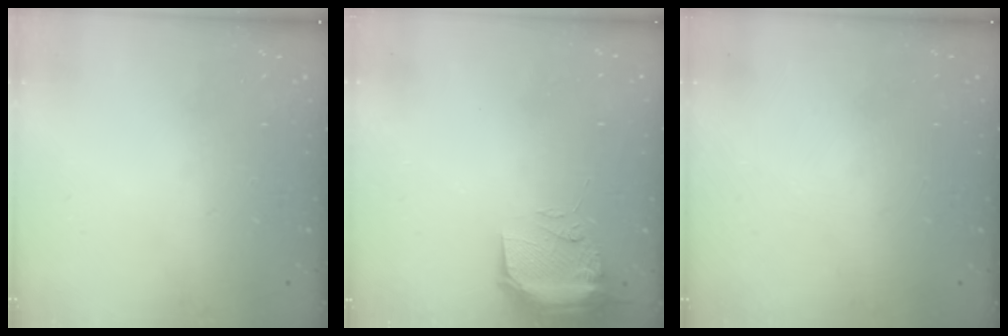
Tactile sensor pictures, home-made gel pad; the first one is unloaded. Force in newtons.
{"total": 14.8, "press": 11.3, "slide": 9.5}
{"total": 0.0}